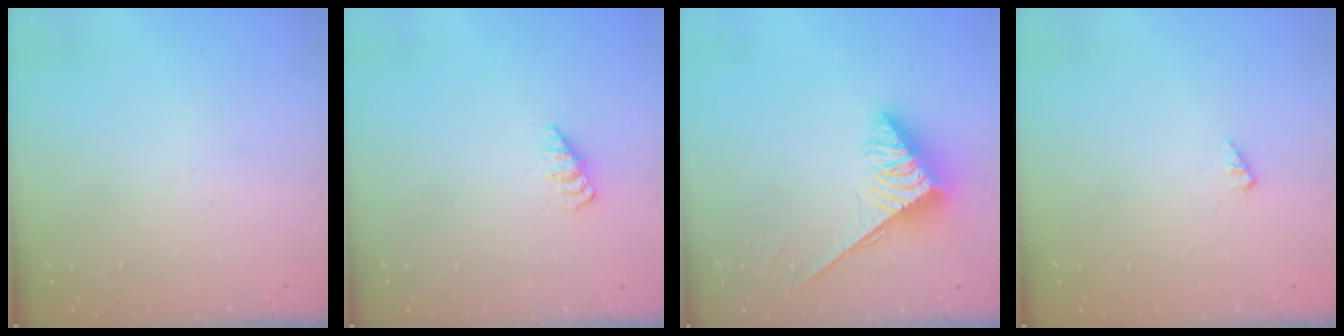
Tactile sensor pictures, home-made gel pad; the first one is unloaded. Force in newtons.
{"total": 2.2, "press": 2.2, "slide": 0.3}
{"total": 3.8, "press": 3.7, "slide": 0.6}
{"total": 1.3, "press": 1.3, "slide": 0.1}